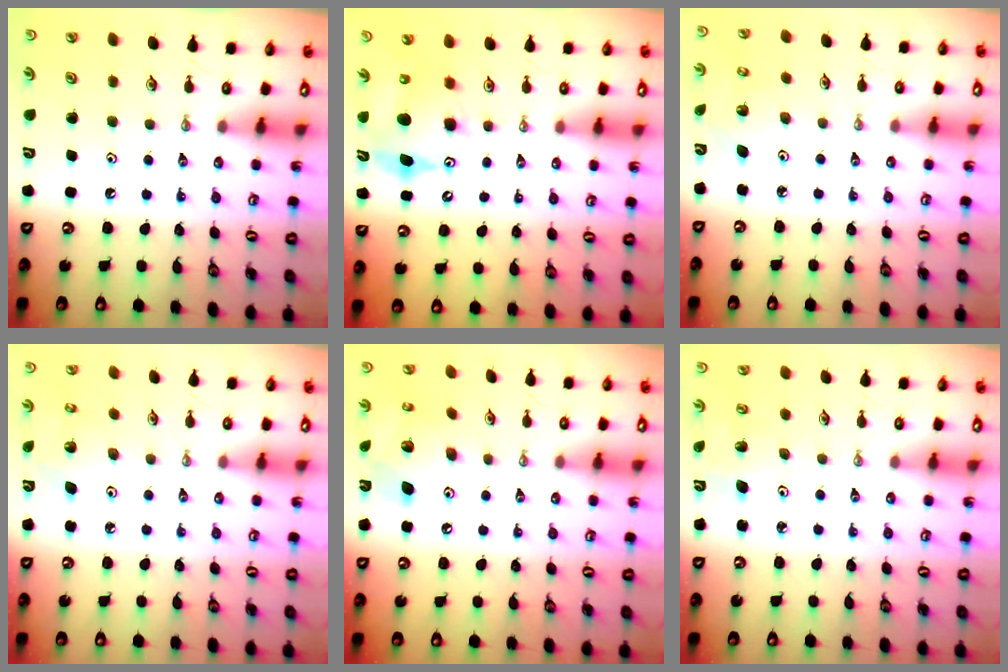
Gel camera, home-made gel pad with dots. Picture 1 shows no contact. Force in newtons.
{"total": 9.1, "press": 9.1, "slide": 0.8}
{"total": 3.6, "press": 3.6, "slide": 0.4}
{"total": 3.5, "press": 3.5, "slide": 0.2}
{"total": 12.3, "press": 12.2, "slide": 1.1}
{"total": 3.4, "press": 3.2, "slide": 1.3}